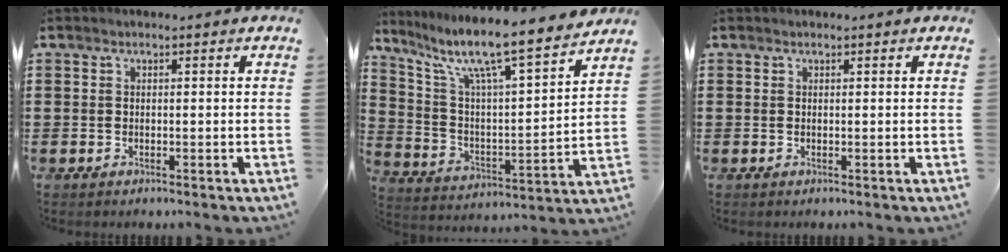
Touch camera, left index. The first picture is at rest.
{"total": 9.8, "force": [7.9, 0.6, 5.8], "torque": [-0.135, -0.065, 0.125]}
{"total": 0.0}